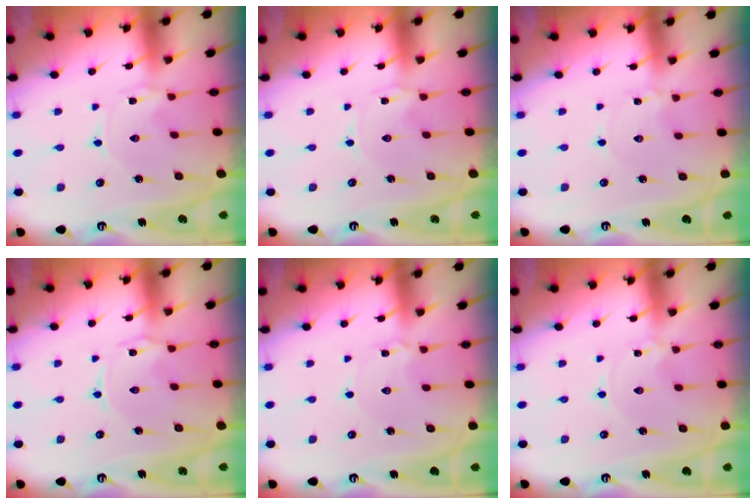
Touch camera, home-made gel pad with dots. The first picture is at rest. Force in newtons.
{"total": 0.0}
{"total": 1.4, "press": 1.4, "slide": 0.1}
{"total": 1.4, "press": 1.3, "slide": 0.3}
{"total": 2.3, "press": 2.3, "slide": 0.2}
{"total": 0.0}